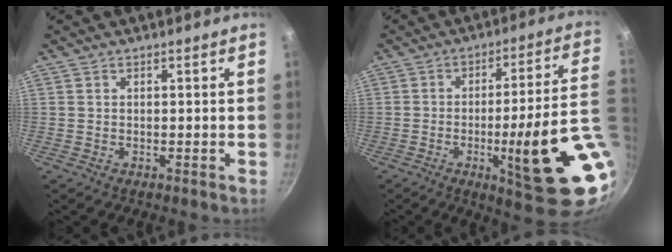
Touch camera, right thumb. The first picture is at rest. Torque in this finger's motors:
{"motor_torque": [2.53, 2.46, 1.80, -0.96, 0.52]}